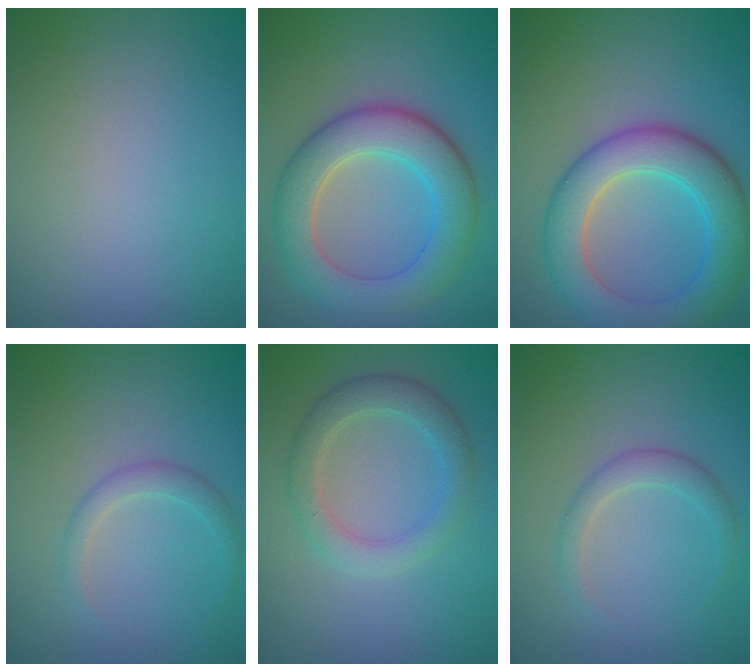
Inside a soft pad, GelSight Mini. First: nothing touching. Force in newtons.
{"total": 7.3, "press": 7.3, "slide": 0.2}
{"total": 7.9, "press": 7.9, "slide": 0.2}
{"total": 1.8, "press": 1.8, "slide": 0.2}
{"total": 3.3, "press": 3.3, "slide": 0.0}
{"total": 2.0, "press": 2.0, "slide": 0.0}